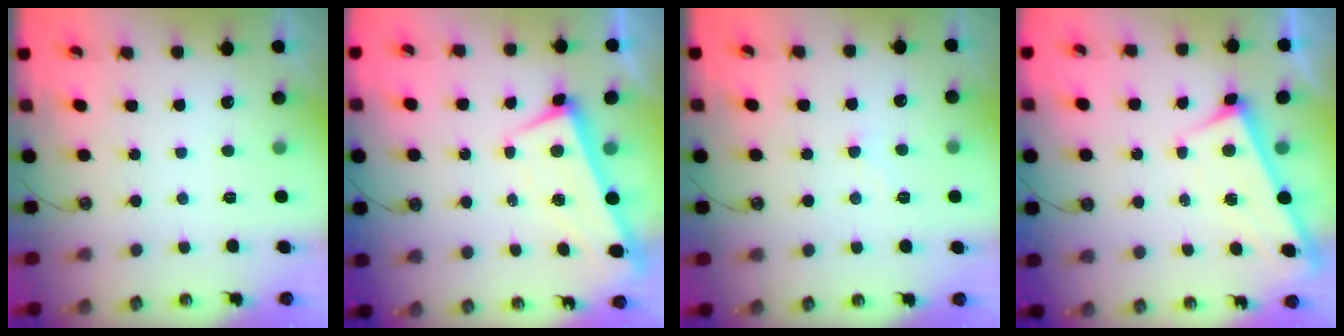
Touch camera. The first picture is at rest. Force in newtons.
{"total": 1.3, "press": 0.5, "slide": 1.2}
{"total": 2.4, "press": 2.4, "slide": 0.5}
{"total": 3.1, "press": 3.1, "slide": 0.2}